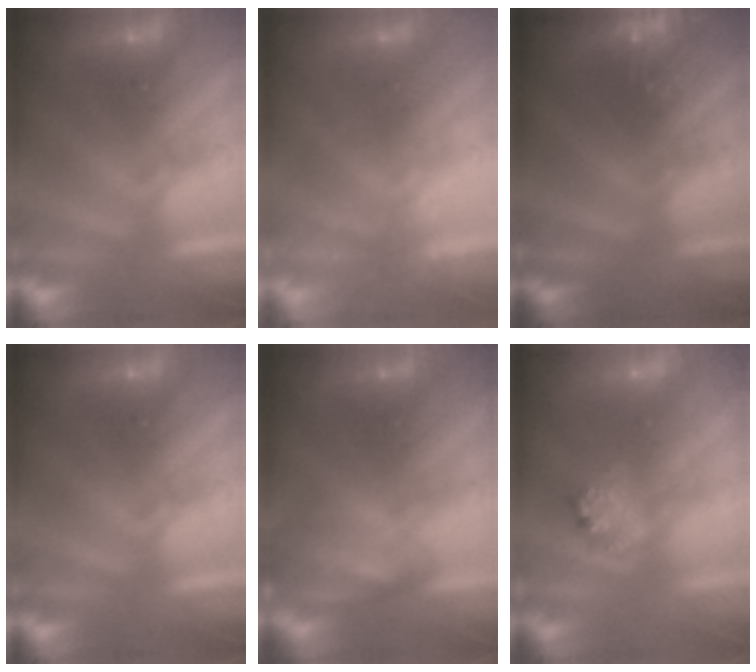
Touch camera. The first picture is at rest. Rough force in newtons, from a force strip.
{"total": 2.2}
{"total": 2.9}
{"total": 0.0}
{"total": 6.9}
{"total": 2.4}